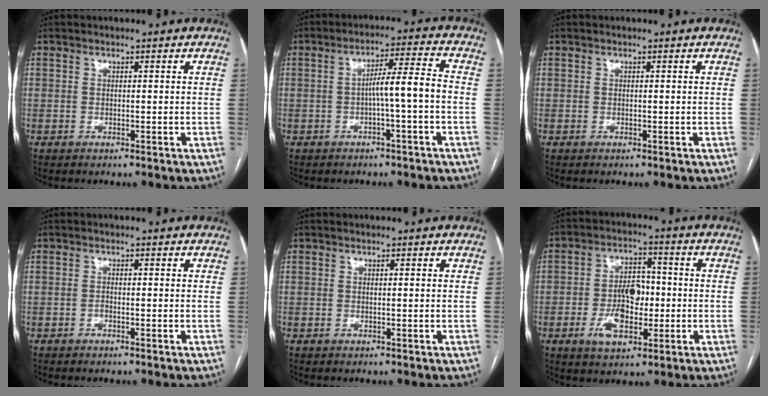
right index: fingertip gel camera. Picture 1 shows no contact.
{"total": 6.2, "force": [-1.4, -0.4, 6.0], "torque": [-0.096, 0.020, -0.020]}
{"total": 0.0}
{"total": 0.5, "force": [-0.4, 0.1, 0.3], "torque": [-0.004, 0.001, -0.009]}
{"total": 0.0}
{"total": 8.6, "force": [-2.0, 4.7, 6.9], "torque": [-0.134, 0.014, -0.029]}